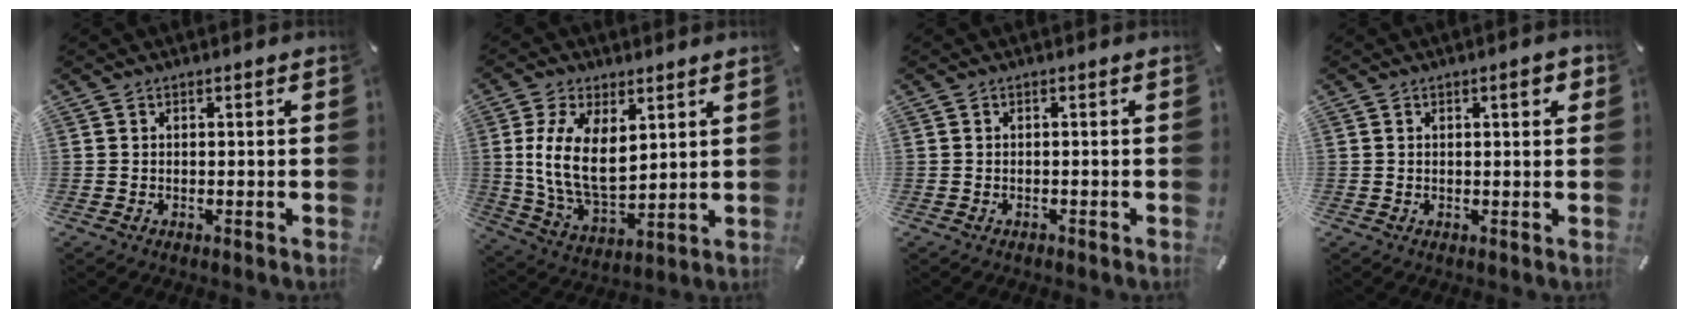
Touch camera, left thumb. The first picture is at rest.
{"total": 12.6, "force": [3.6, 7.2, 9.6], "torque": [-0.211, -0.015, 0.063]}
{"total": 0.5, "force": [-0.4, 0.2, 0.2], "torque": [-0.003, 0.001, -0.010]}
{"total": 3.1, "force": [1.2, 0.9, 2.7], "torque": [-0.039, 0.000, 0.014]}